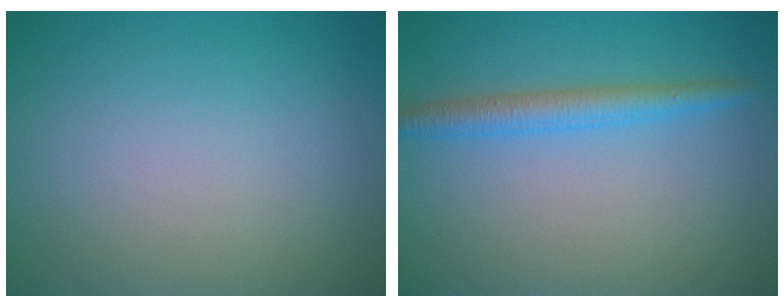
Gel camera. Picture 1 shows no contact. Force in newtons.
{"total": 2.7, "press": 2.7, "slide": 0.1}